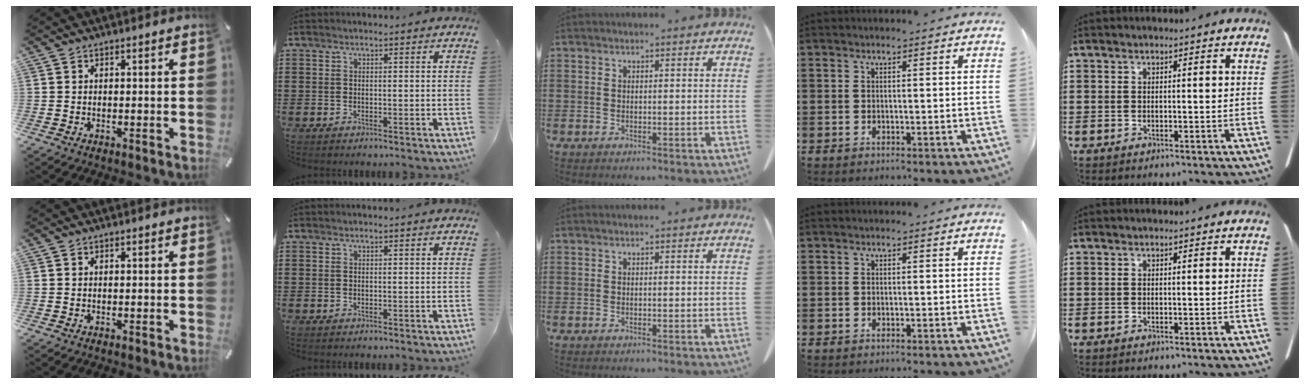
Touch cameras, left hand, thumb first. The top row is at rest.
{}